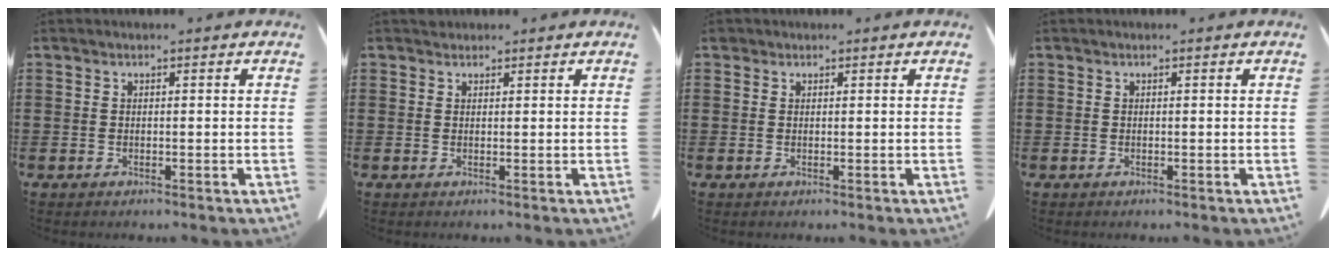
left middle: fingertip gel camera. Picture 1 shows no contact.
{"total": 0.9, "force": [0.8, 0.4, 0.0], "torque": [-0.001, 0.003, 0.016]}
{"total": 0.5, "force": [0.3, 0.4, 0.1], "torque": [-0.004, 0.004, 0.005]}
{"total": 0.0}